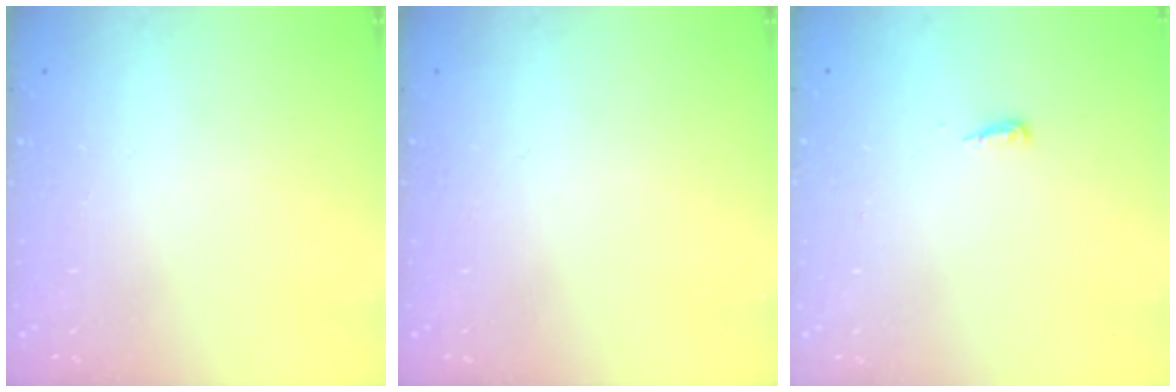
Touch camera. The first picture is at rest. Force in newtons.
{"total": 0.0}
{"total": 4.0, "press": 4.0, "slide": 0.5}